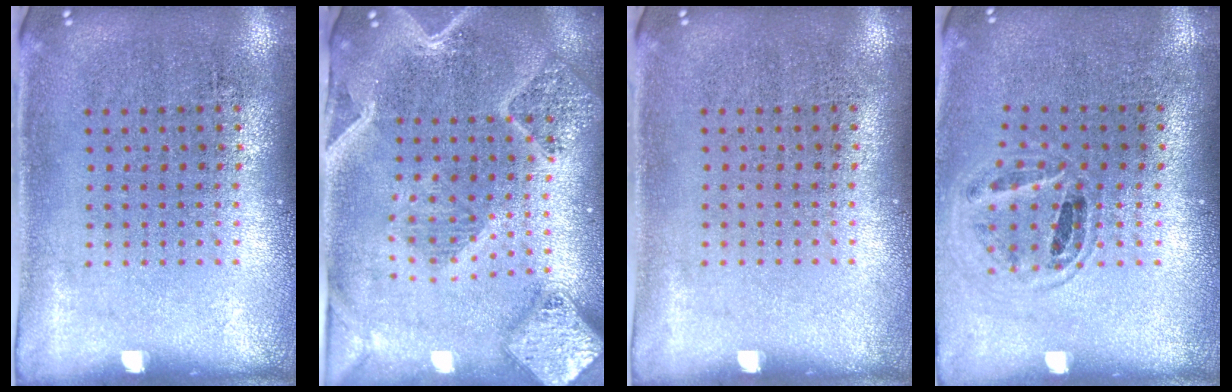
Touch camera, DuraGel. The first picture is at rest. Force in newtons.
{"total": 2.9, "press": 2.6, "slide": 1.4}
{"total": 0.0}
{"total": 0.9, "press": 0.9, "slide": 0.2}